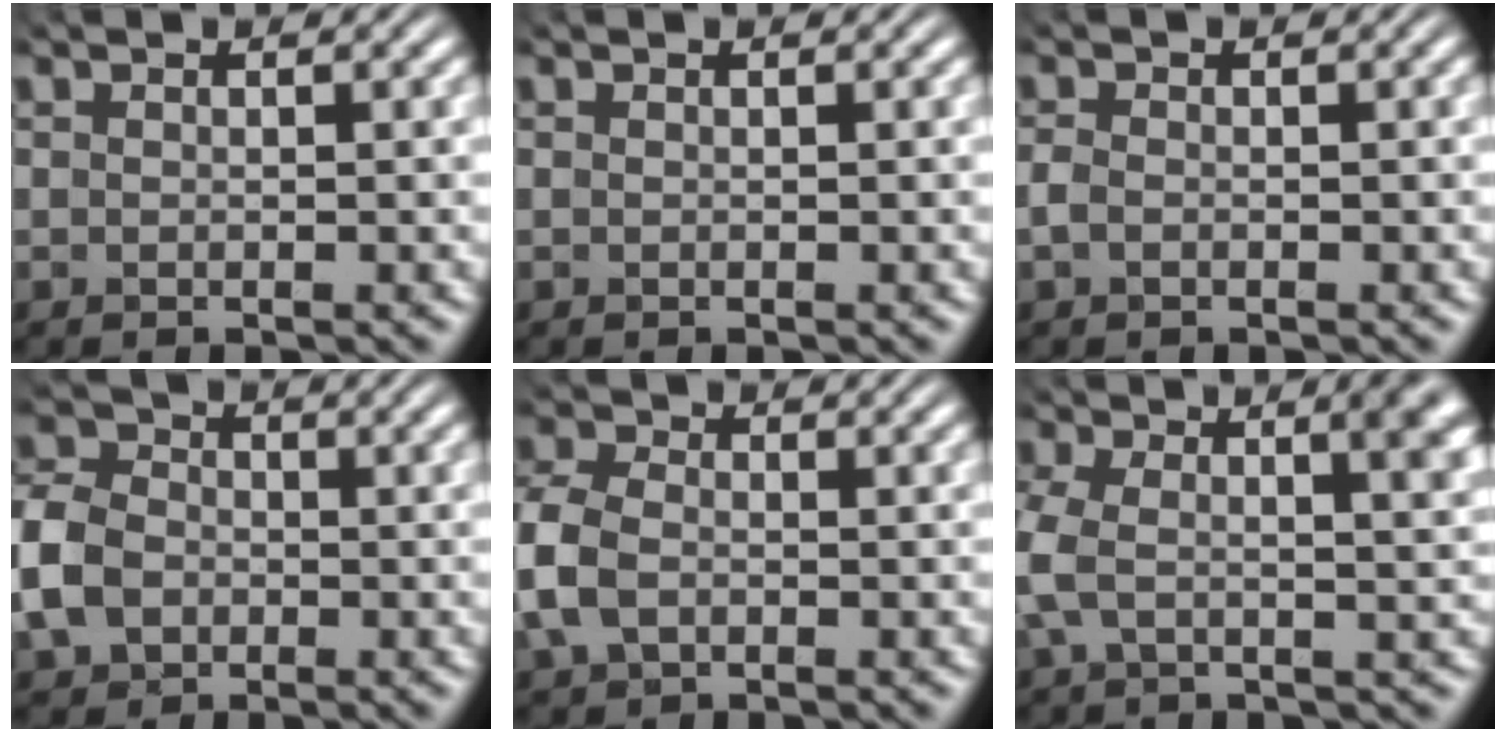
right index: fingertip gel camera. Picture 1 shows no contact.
{"total": 0.0}
{"total": 0.8, "force": [-0.5, 0.4, 0.5], "torque": [-0.012, 0.000, -0.007]}
{"total": 5.0, "force": [-0.7, 4.4, 2.4], "torque": [-0.061, -0.010, -0.012]}
{"total": 3.9, "force": [-0.5, 3.2, 2.1], "torque": [-0.070, -0.013, -0.001]}
{"total": 6.0, "force": [1.2, 2.6, 5.3], "torque": [-0.094, 0.002, 0.022]}